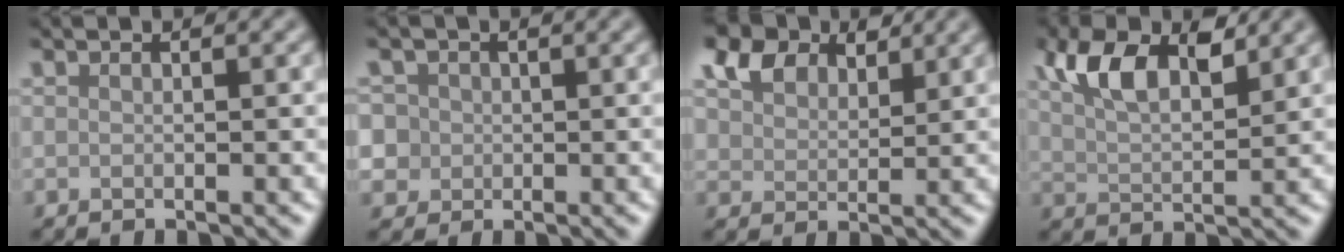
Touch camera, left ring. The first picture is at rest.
{"total": 4.9, "force": [1.2, 4.5, 1.5], "torque": [-0.032, 0.034, 0.002]}
{"total": 6.8, "force": [4.7, 3.8, 3.0], "torque": [-0.082, 0.008, 0.081]}
{"total": 6.0, "force": [3.1, 2.9, 4.3], "torque": [-0.084, 0.006, 0.052]}